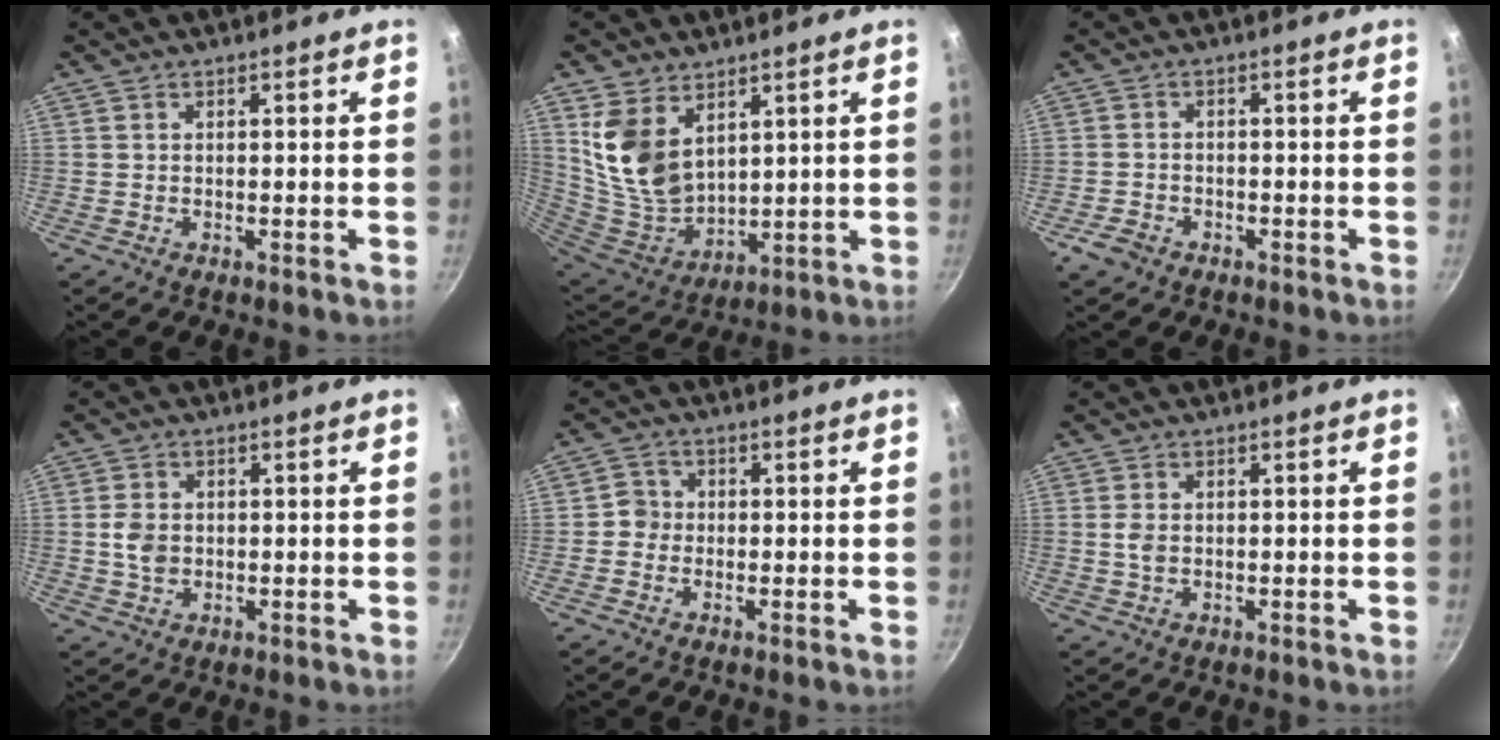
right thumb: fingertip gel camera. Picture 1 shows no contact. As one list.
[{"total": 13.2, "force": [6.0, 8.6, 8.1], "torque": [-0.141, -0.052, 0.133]}, {"total": 3.3, "force": [-2.1, 2.3, 1.3], "torque": [-0.028, 0.020, -0.034]}, {"total": 4.4, "force": [0.0, 3.4, 2.8], "torque": [-0.045, 0.002, -0.001]}, {"total": 3.0, "force": [-0.5, 2.8, 0.8], "torque": [0.008, 0.008, -0.019]}, {"total": 2.4, "force": [0.1, 1.7, 1.7], "torque": [-0.031, 0.000, 0.001]}]